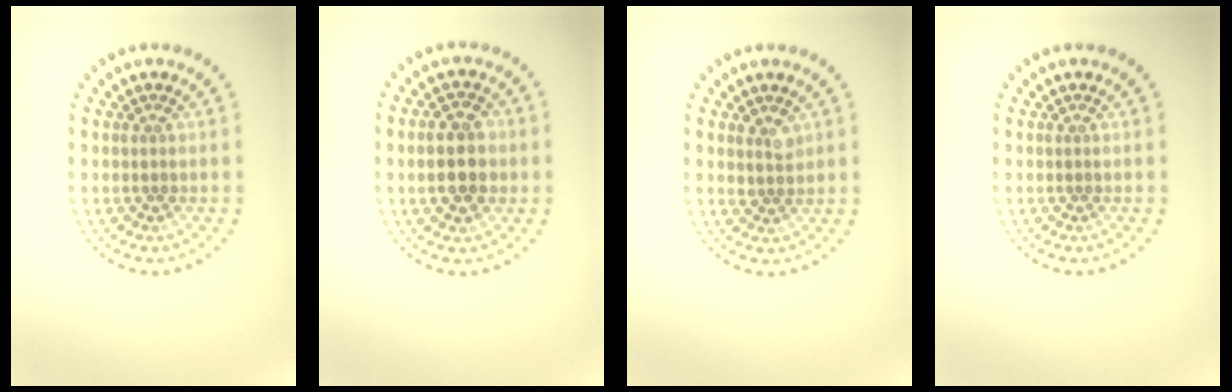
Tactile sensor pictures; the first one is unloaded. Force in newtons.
{"total": 4.5, "press": 4.5, "slide": 0.1}
{"total": 1.6, "press": 1.3, "slide": 0.9}
{"total": 0.0}